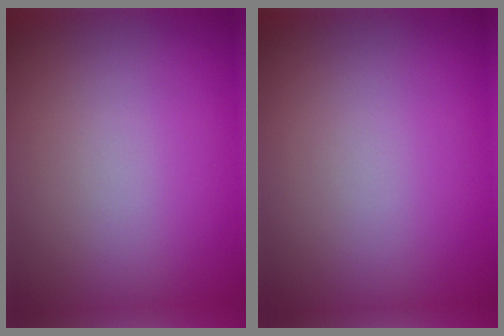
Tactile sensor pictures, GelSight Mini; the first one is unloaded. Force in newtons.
{"total": 0.0}